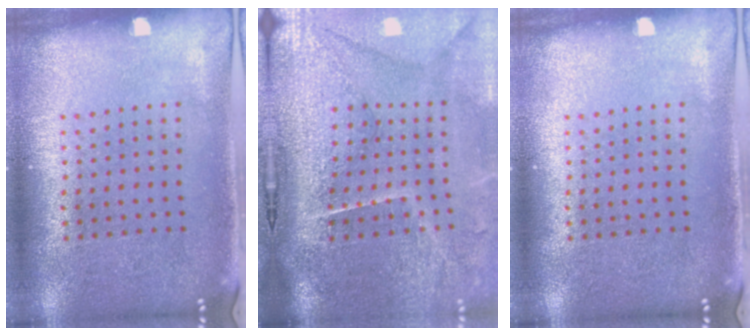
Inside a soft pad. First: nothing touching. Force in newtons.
{"total": 4.8, "press": 3.9, "slide": 2.8}
{"total": 0.0}